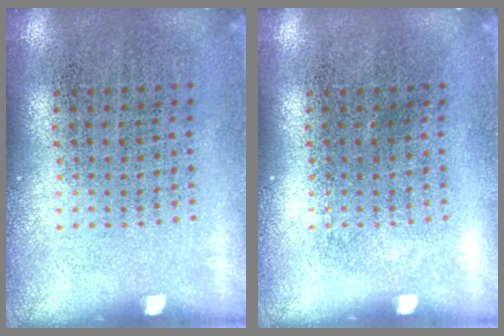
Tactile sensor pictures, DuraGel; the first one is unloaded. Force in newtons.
{"total": 0.0}